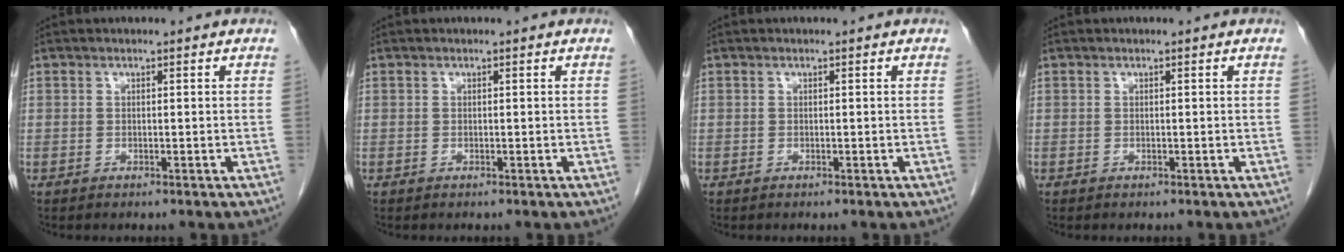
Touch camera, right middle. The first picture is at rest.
{"total": 0.0}
{"total": 0.0}
{"total": 0.0}